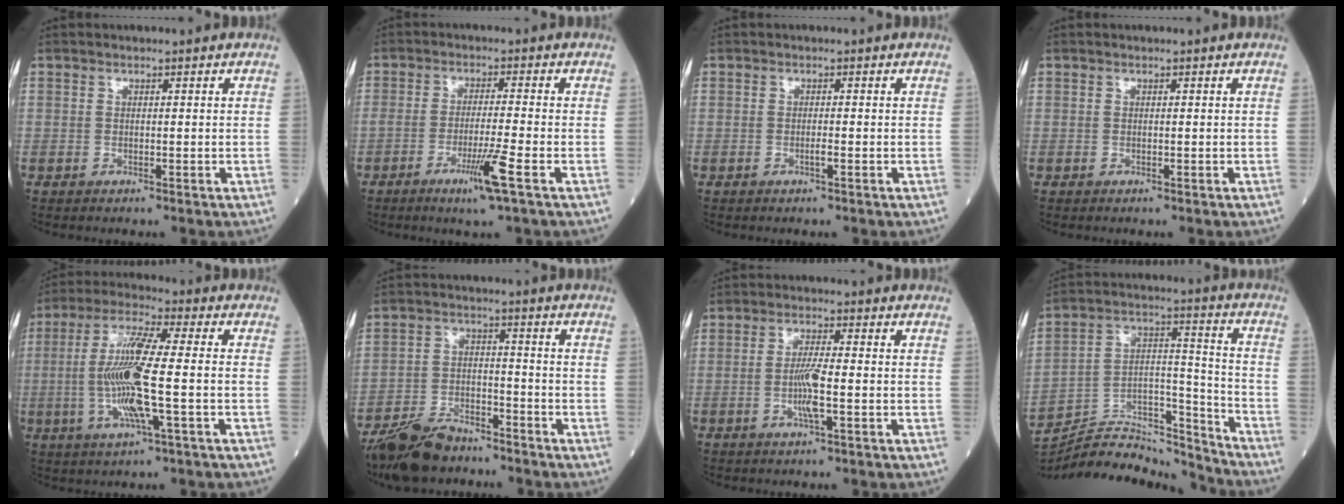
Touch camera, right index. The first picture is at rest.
{"total": 6.1, "force": [-3.0, -0.8, 5.3], "torque": [-0.095, -0.015, -0.056]}
{"total": 1.0, "force": [-0.4, 0.0, 0.9], "torque": [-0.020, -0.001, -0.007]}
{"total": 0.0}
{"total": 12.6, "force": [-1.9, 0.7, 12.5], "torque": [-0.252, -0.002, -0.041]}
{"total": 9.5, "force": [-8.1, 3.2, 3.9], "torque": [-0.078, -0.012, -0.152]}
{"total": 4.7, "force": [-1.0, 0.1, 4.6], "torque": [-0.093, -0.005, -0.022]}
{"total": 19.3, "force": [-18.9, 2.2, 3.0], "torque": [-0.062, 0.039, -0.311]}